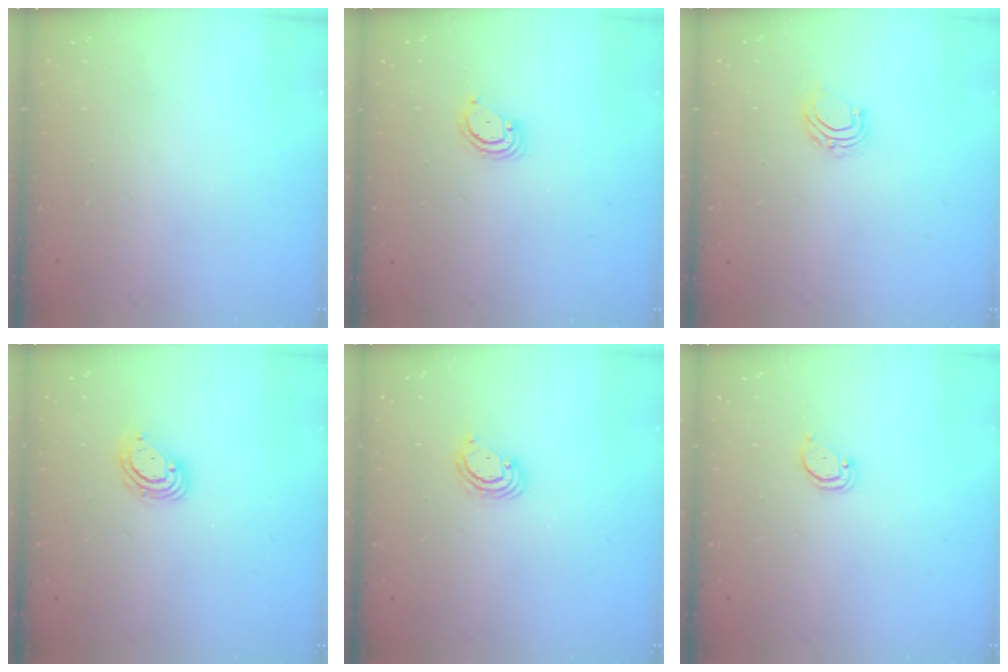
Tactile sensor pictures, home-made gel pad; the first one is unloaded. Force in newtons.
{"total": 2.9, "press": 2.9, "slide": 0.3}
{"total": 5.9, "press": 5.9, "slide": 0.4}
{"total": 4.9, "press": 4.8, "slide": 0.6}
{"total": 2.8, "press": 2.8, "slide": 0.3}
{"total": 2.0, "press": 2.0, "slide": 0.2}